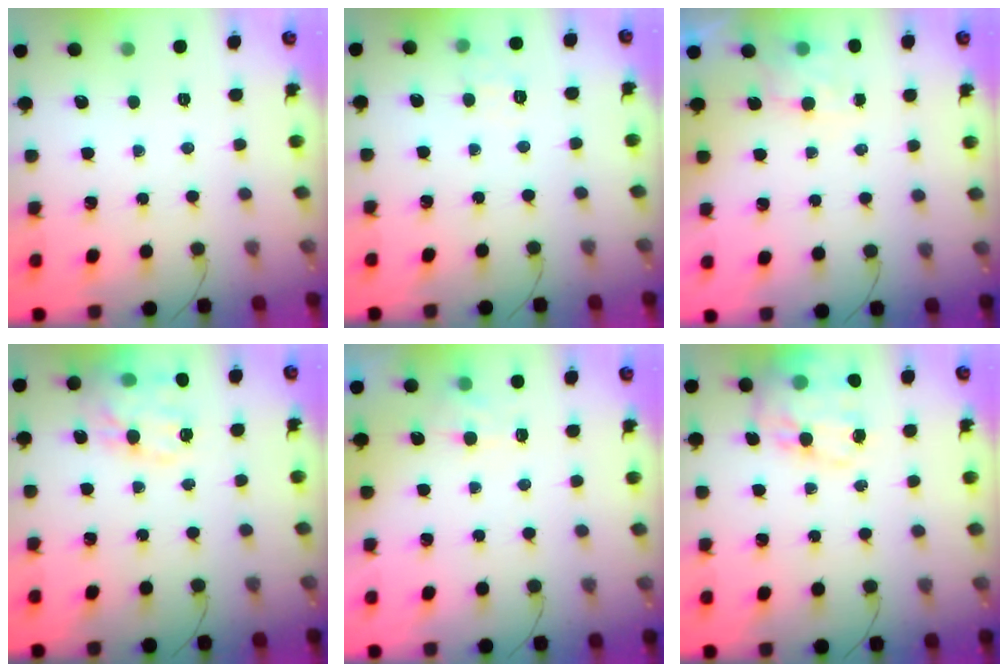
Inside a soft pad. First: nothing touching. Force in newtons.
{"total": 6.3, "press": 6.1, "slide": 1.7}
{"total": 5.5, "press": 5.4, "slide": 1.2}
{"total": 17.6, "press": 17.3, "slide": 2.9}
{"total": 6.3, "press": 6.1, "slide": 1.6}
{"total": 16.8, "press": 16.4, "slide": 3.8}